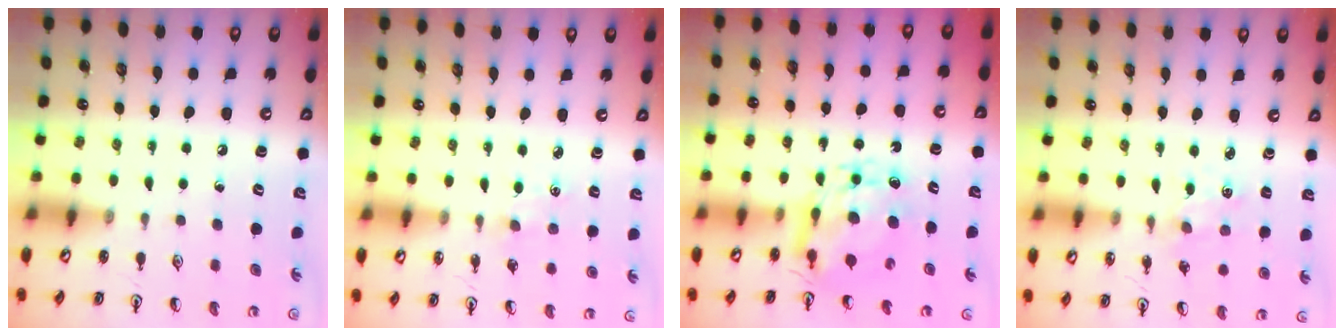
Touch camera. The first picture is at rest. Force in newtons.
{"total": 1.1, "press": 1.1, "slide": 0.3}
{"total": 9.5, "press": 9.5, "slide": 1.0}
{"total": 1.1, "press": 1.1, "slide": 0.3}